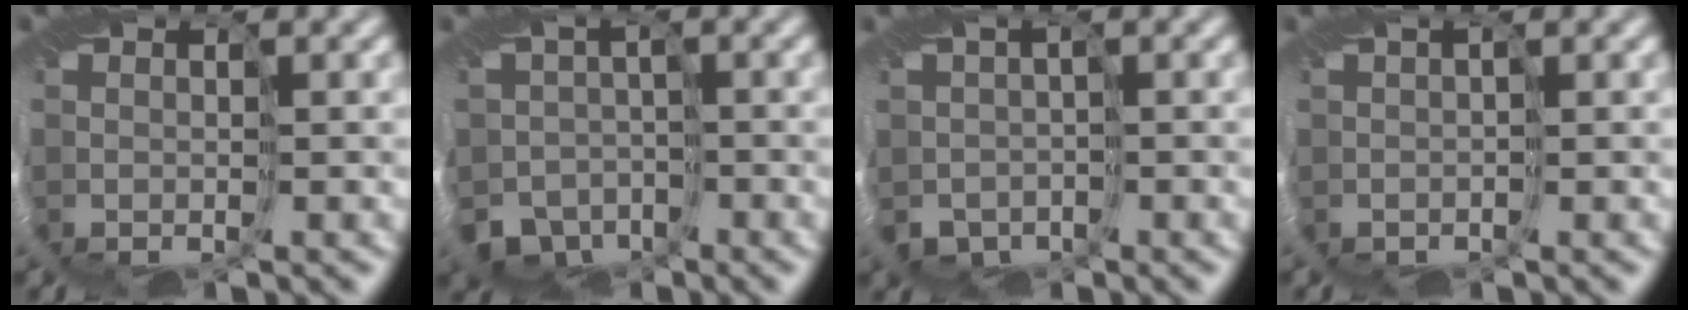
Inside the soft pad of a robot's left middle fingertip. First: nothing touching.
{"total": 4.1, "force": [-2.5, 3.2, 0.7], "torque": [-0.004, -0.003, -0.054]}
{"total": 2.6, "force": [-0.5, 2.4, 0.8], "torque": [-0.017, -0.004, -0.006]}
{"total": 1.0, "force": [0.5, 0.7, 0.5], "torque": [-0.015, 0.011, 0.014]}